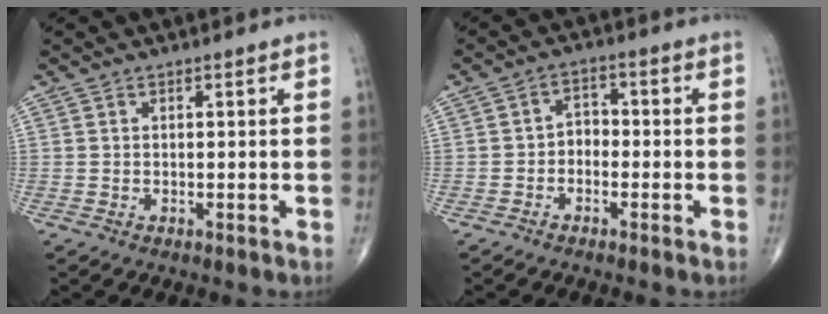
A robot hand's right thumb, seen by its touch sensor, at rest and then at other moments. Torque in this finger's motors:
{"motor_torque": [-0.36, -0.20, 0.23, 0.00, 0.05]}